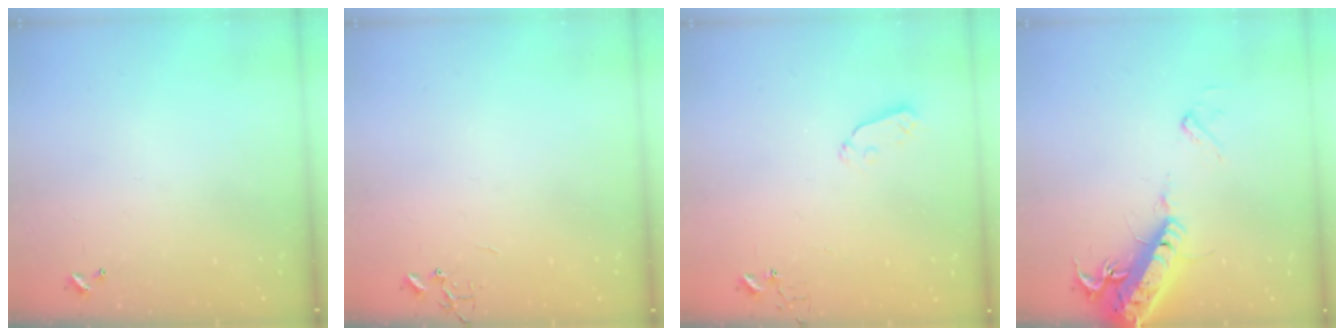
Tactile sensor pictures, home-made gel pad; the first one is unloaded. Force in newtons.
{"total": 0.0}
{"total": 3.8, "press": 3.8, "slide": 0.6}
{"total": 18.9, "press": 18.5, "slide": 3.9}